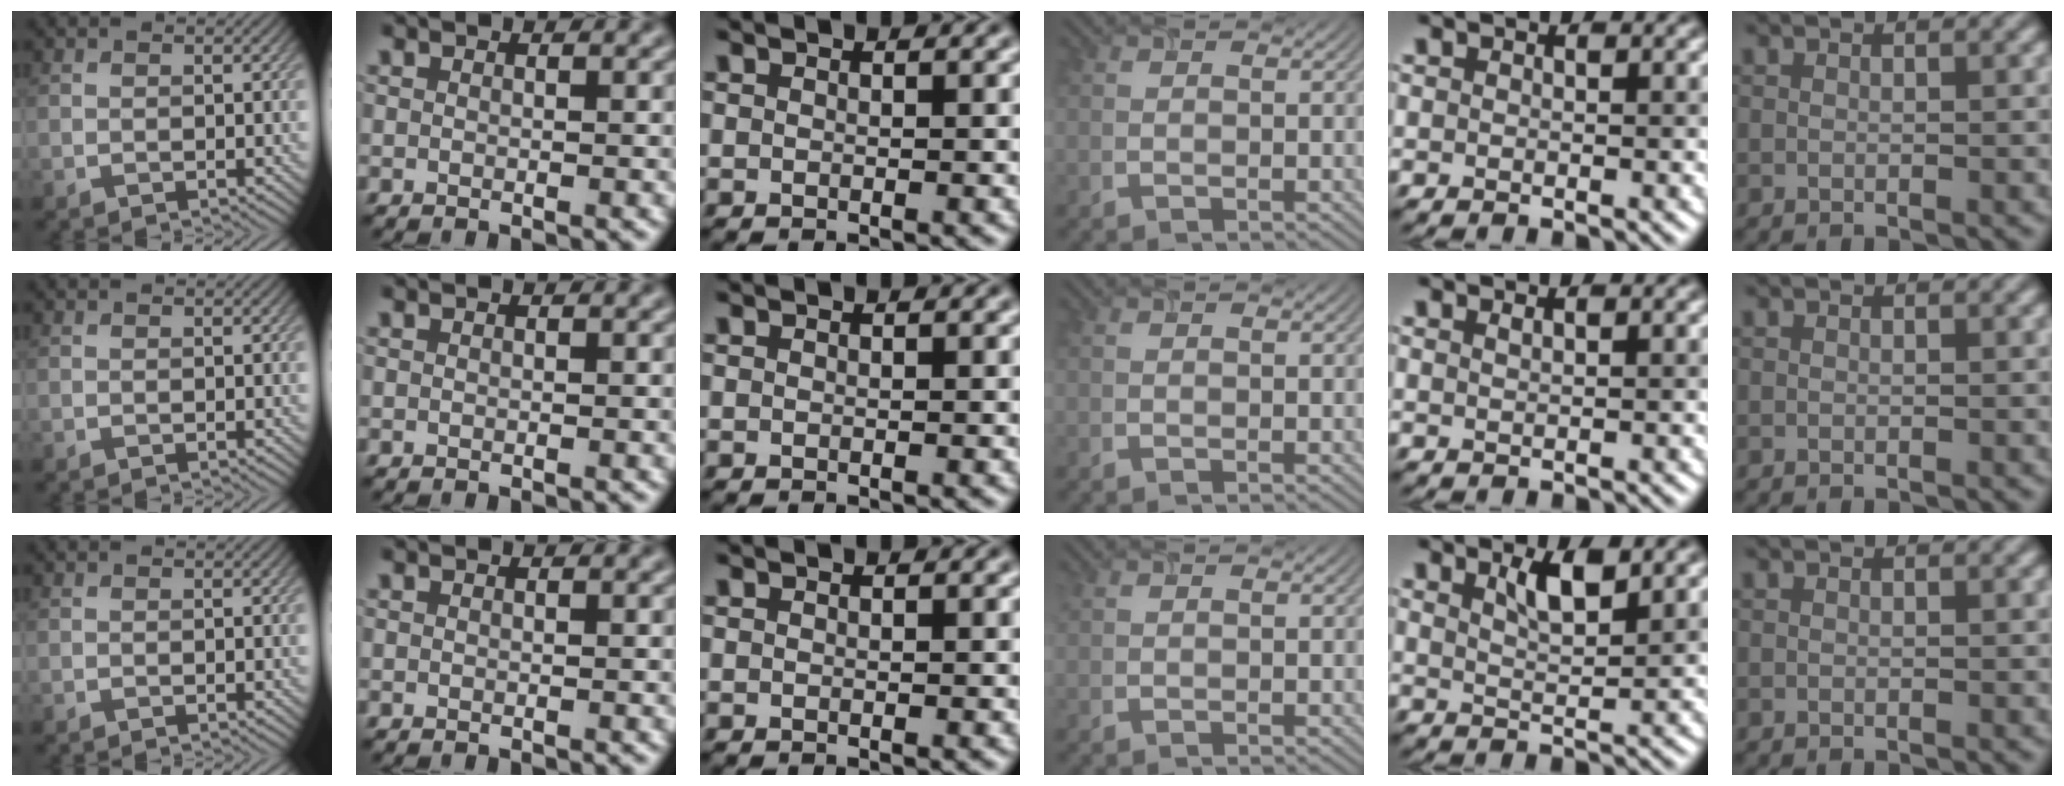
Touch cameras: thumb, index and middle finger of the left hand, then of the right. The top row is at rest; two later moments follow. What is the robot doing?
{"motion": "insert", "object": "airpods case & airpods"}